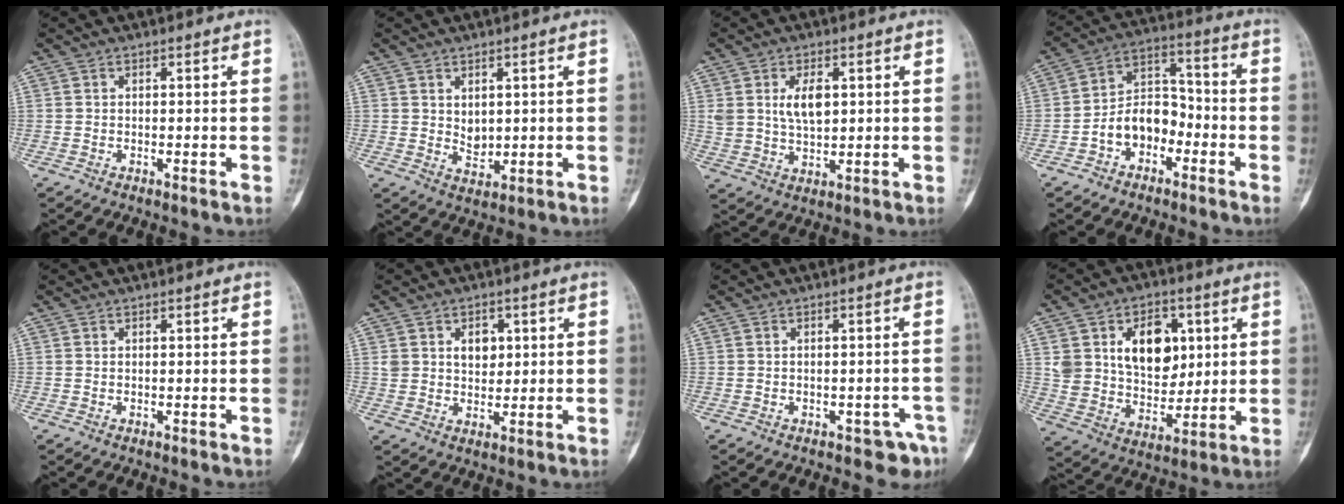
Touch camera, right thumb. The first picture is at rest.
{"total": 3.3, "force": [0.9, 2.3, 2.2], "torque": [-0.024, -0.013, 0.026]}
{"total": 6.6, "force": [1.9, 3.8, 5.1], "torque": [-0.083, -0.010, 0.042]}
{"total": 10.2, "force": [-3.9, 7.1, 6.1], "torque": [-0.079, 0.053, -0.080]}
{"total": 0.0}
{"total": 5.4, "force": [1.7, 4.0, 3.2], "torque": [-0.024, -0.010, 0.030]}
{"total": 3.9, "force": [-2.4, 2.3, 2.2], "torque": [-0.012, 0.016, -0.024]}
{"total": 16.2, "force": [4.9, 11.4, 10.5], "torque": [-0.117, -0.019, 0.095]}